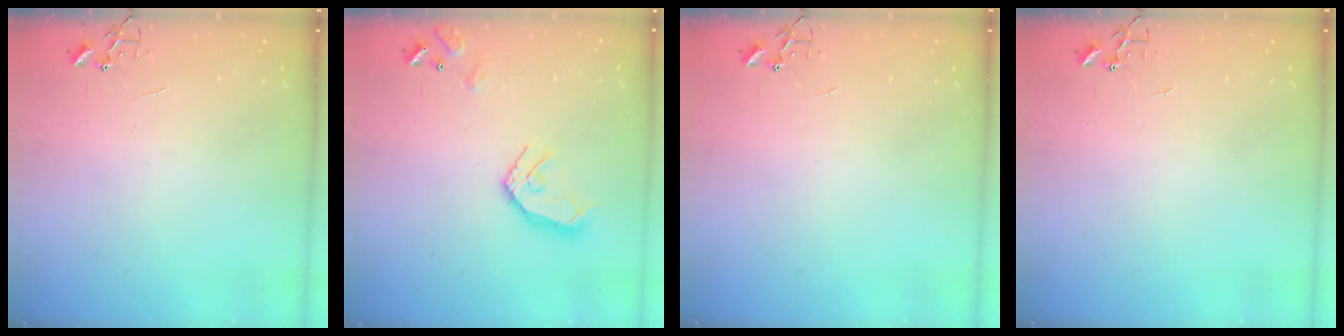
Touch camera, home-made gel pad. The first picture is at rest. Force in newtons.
{"total": 12.7, "press": 12.6, "slide": 1.6}
{"total": 0.0}
{"total": 0.0}